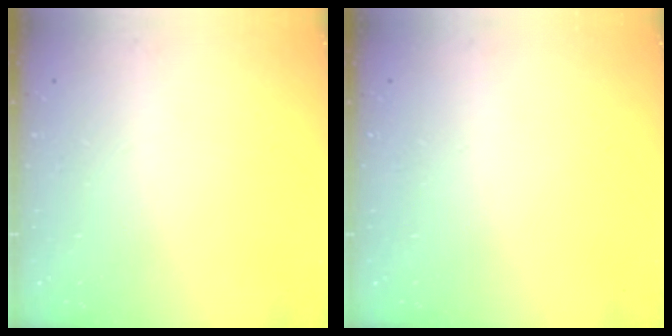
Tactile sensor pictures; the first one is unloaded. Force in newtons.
{"total": 0.0}